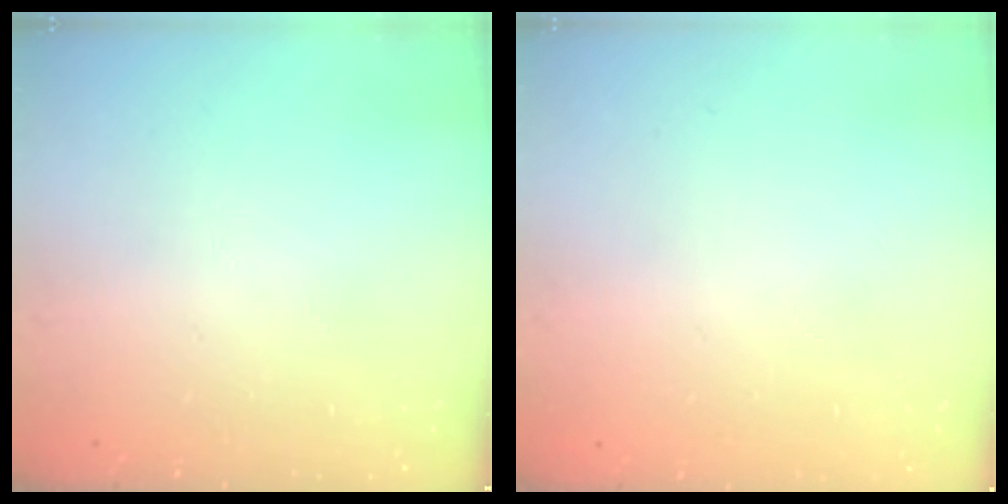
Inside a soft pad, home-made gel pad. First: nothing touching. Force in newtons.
{"total": 0.0}